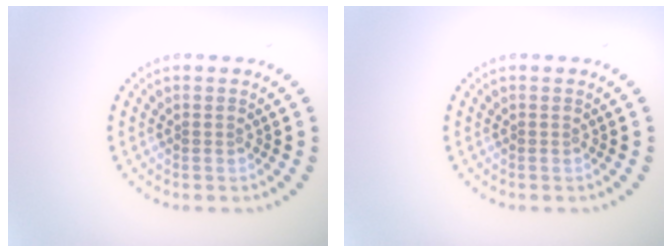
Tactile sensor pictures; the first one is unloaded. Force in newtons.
{"total": 0.0}